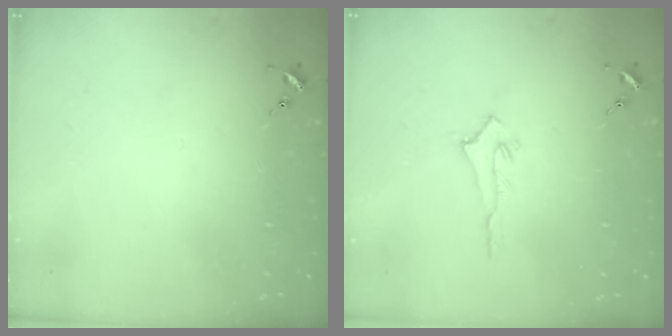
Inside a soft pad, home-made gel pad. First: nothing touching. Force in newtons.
{"total": 2.5, "press": 2.5, "slide": 0.4}